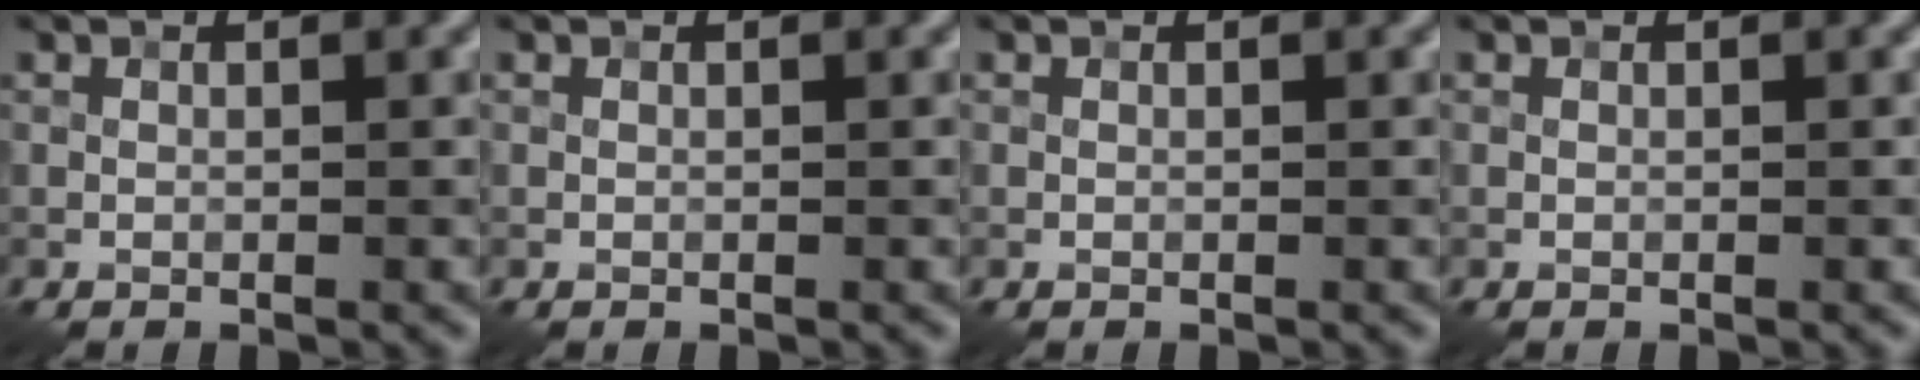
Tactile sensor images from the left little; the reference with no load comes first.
{"total": 0.0}
{"total": 0.0}
{"total": 0.0}